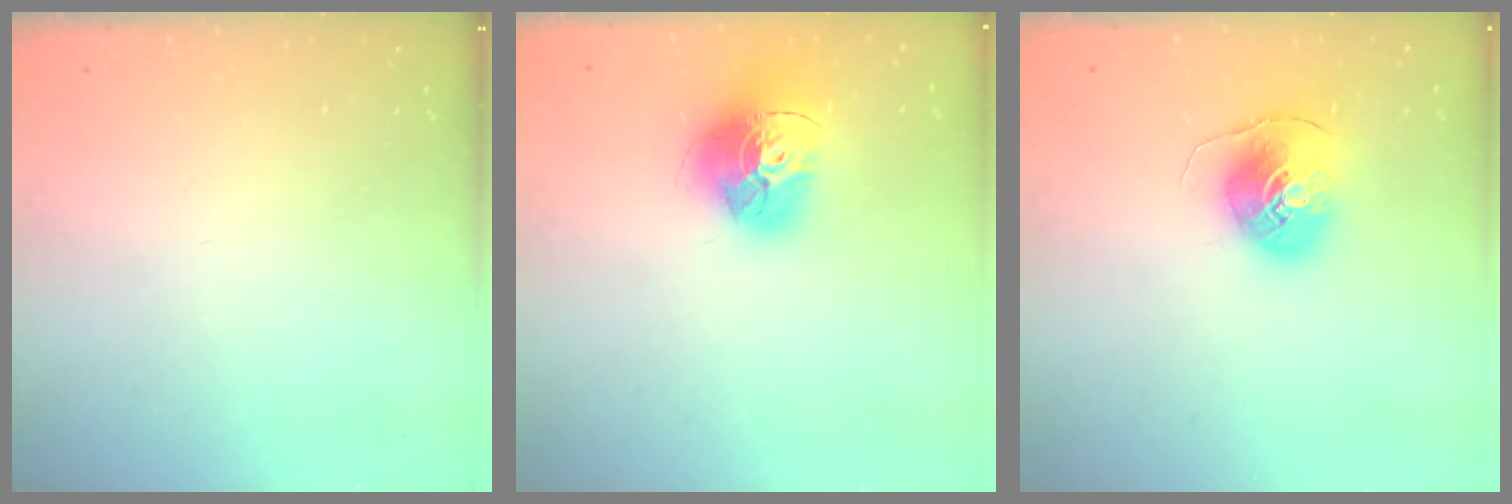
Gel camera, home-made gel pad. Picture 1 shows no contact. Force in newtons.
{"total": 17.4, "press": 17.3, "slide": 1.7}
{"total": 9.0, "press": 8.8, "slide": 1.5}